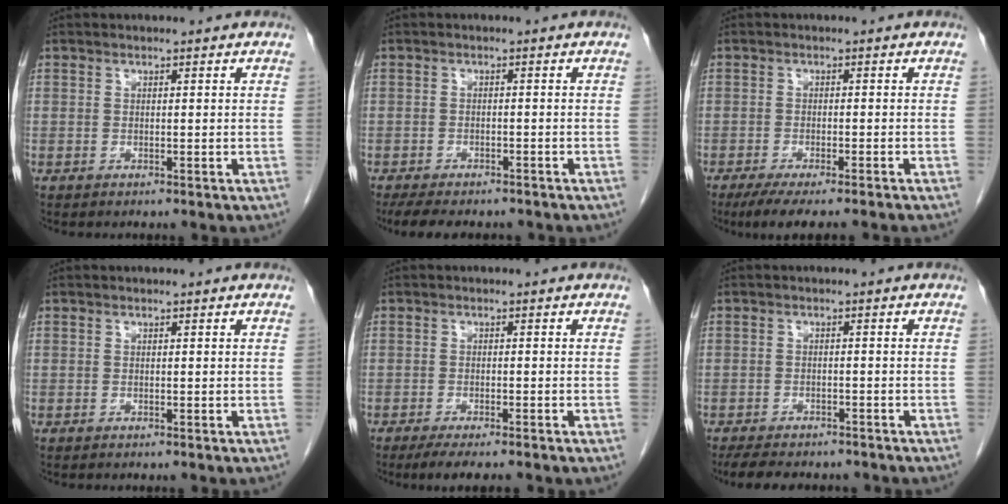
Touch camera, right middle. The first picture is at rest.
{"total": 9.5, "force": [-8.1, 3.0, 3.9], "torque": [-0.065, -0.005, -0.112]}
{"total": 7.9, "force": [-6.5, 0.1, 4.4], "torque": [-0.053, -0.015, -0.098]}
{"total": 0.0}
{"total": 4.4, "force": [-3.4, 0.2, 2.8], "torque": [-0.038, -0.009, -0.051]}
{"total": 9.3, "force": [-7.9, 3.1, 3.8], "torque": [-0.062, -0.004, -0.108]}